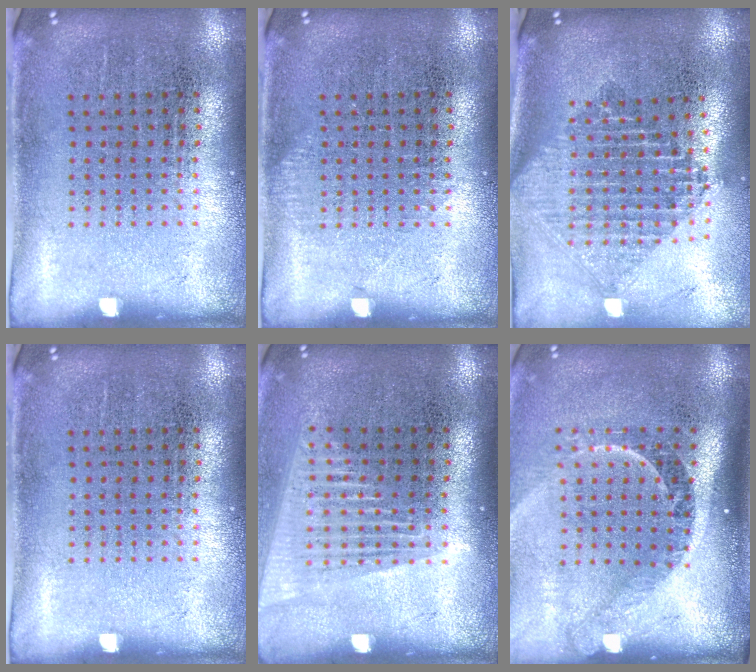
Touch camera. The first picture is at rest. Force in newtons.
{"total": 0.8, "press": 0.7, "slide": 0.2}
{"total": 2.2, "press": 1.7, "slide": 1.4}
{"total": 0.0}
{"total": 1.7, "press": 1.5, "slide": 0.8}
{"total": 2.3, "press": 1.6, "slide": 1.6}